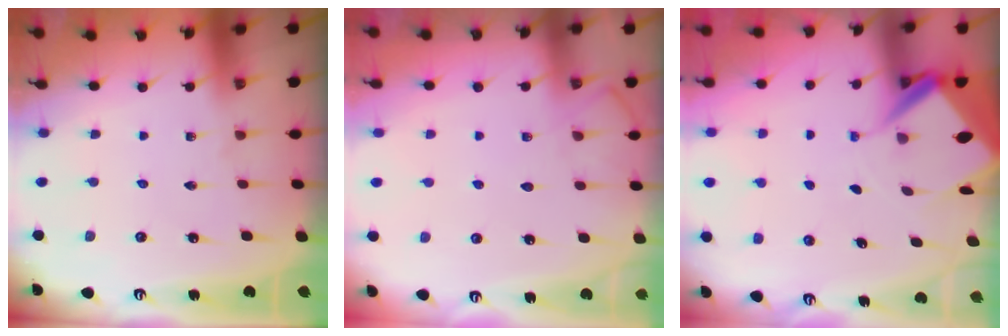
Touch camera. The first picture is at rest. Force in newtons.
{"total": 6.9, "press": 6.8, "slide": 0.9}
{"total": 5.4, "press": 5.4, "slide": 0.5}